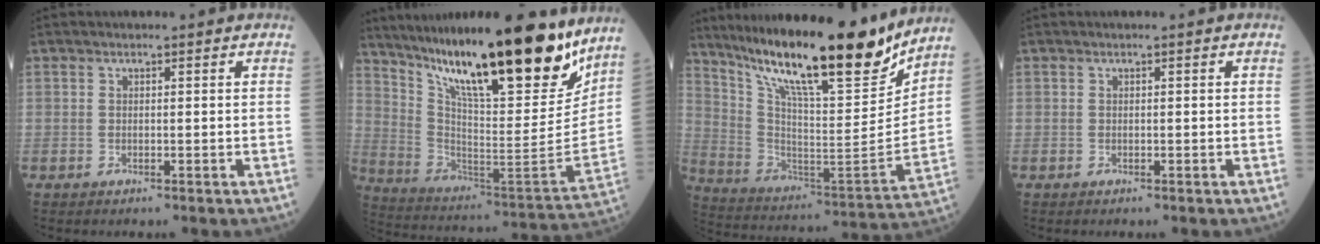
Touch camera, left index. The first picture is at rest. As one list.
[{"total": 27.6, "force": [21.2, 4.4, 17.1], "torque": [-0.285, -0.033, 0.334]}, {"total": 25.0, "force": [20.2, 2.7, 14.5], "torque": [-0.256, -0.043, 0.325]}, {"total": 0.0}]